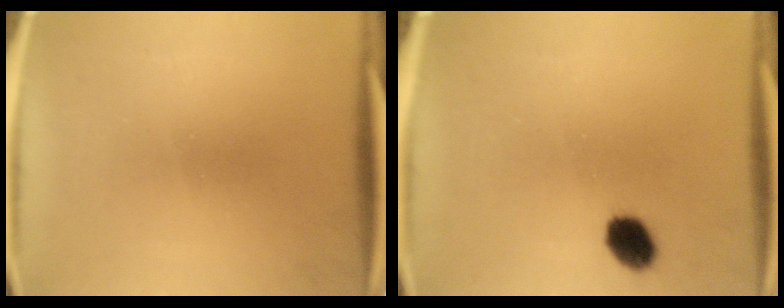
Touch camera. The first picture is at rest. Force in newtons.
{"total": 5.3}